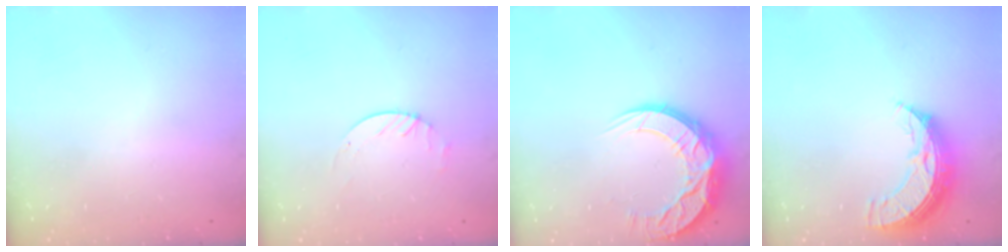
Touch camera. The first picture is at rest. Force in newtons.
{"total": 1.7, "press": 1.7, "slide": 0.2}
{"total": 14.8, "press": 14.8, "slide": 1.0}
{"total": 10.6, "press": 10.6, "slide": 1.0}